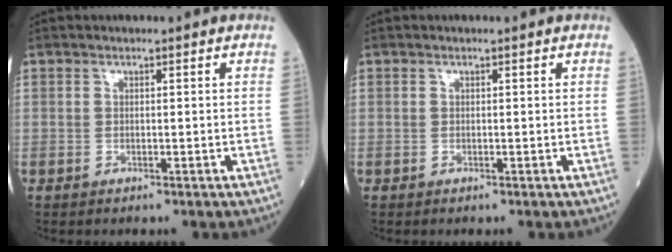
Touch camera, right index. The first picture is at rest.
{"total": 0.0}